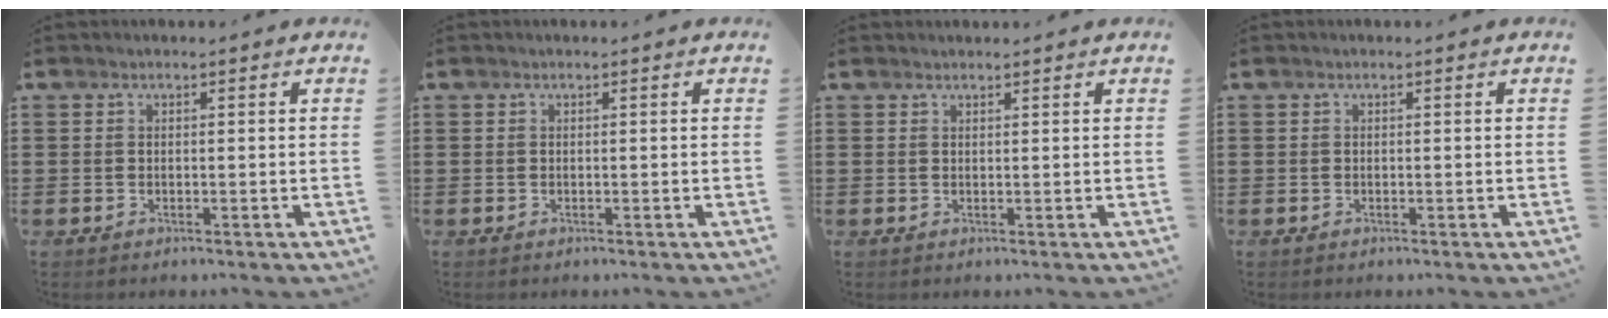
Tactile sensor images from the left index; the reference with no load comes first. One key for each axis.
{"total": 0.0}
{"total": 0.8, "fx": 0.8, "fy": 0.1, "fz": 0.1, "tx": -0.003, "ty": -0.001, "tz": 0.017}
{"total": 0.0}